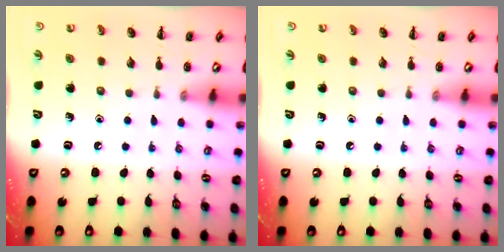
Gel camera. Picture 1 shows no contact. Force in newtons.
{"total": 0.0}